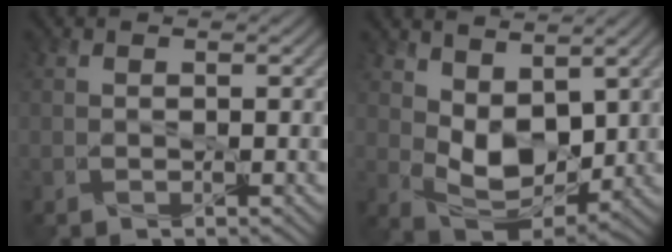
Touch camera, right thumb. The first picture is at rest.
{"total": 7.6, "force": [2.7, 4.3, 5.6], "torque": [-0.130, -0.016, 0.046]}